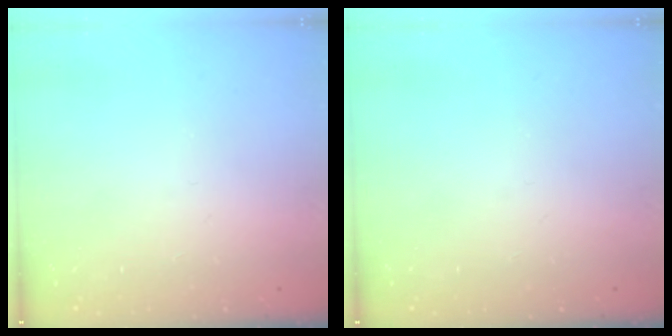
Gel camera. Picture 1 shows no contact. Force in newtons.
{"total": 0.0}